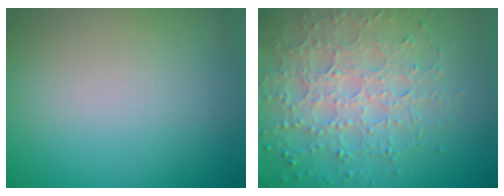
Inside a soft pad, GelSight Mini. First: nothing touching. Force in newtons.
{"total": 6.5, "press": 5.3, "slide": 3.9}